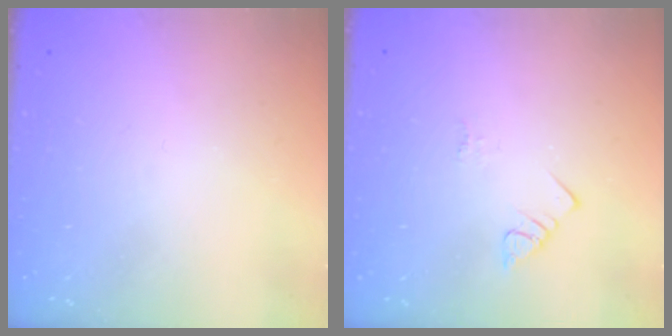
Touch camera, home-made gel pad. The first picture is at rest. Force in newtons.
{"total": 2.1, "press": 2.1, "slide": 0.4}